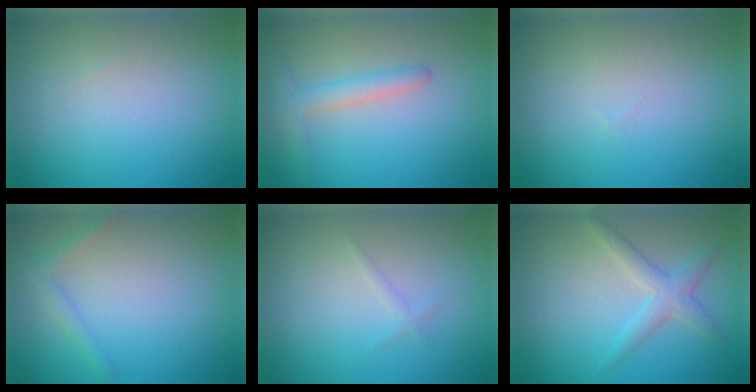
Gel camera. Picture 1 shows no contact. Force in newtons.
{"total": 2.4, "press": 2.4, "slide": 0.2}
{"total": 0.0}
{"total": 1.3, "press": 1.3, "slide": 0.1}
{"total": 1.2, "press": 1.2, "slide": 0.2}
{"total": 2.4, "press": 2.4, "slide": 0.0}